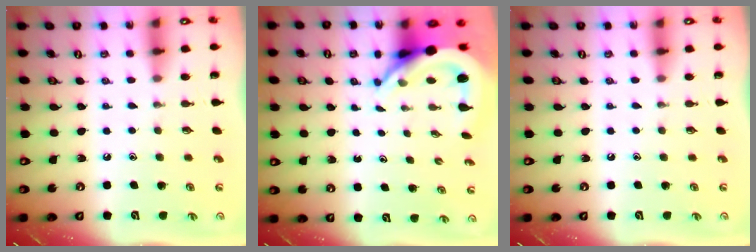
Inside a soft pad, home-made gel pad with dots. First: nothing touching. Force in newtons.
{"total": 7.1, "press": 7.0, "slide": 1.1}
{"total": 0.0}